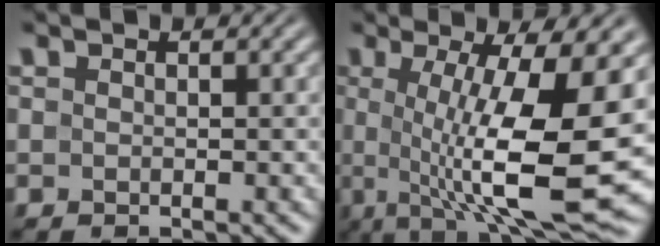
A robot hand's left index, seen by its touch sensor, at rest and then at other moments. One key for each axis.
{"total": 12.7, "fx": -0.2, "fy": 3.1, "fz": 12.3, "tx": -0.186, "ty": -0.013, "tz": -0.001}